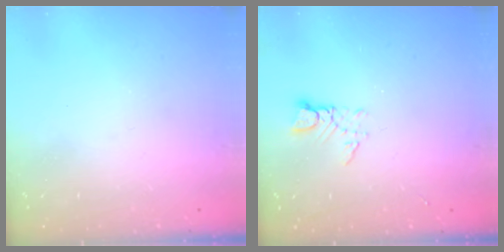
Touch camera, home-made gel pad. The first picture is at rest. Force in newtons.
{"total": 3.1, "press": 3.1, "slide": 0.2}